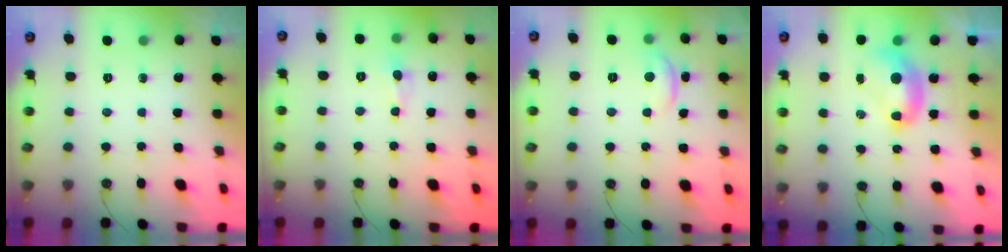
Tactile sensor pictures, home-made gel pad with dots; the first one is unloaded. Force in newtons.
{"total": 0.6, "press": 0.5, "slide": 0.3}
{"total": 0.8, "press": 0.5, "slide": 0.6}
{"total": 2.6, "press": 2.6, "slide": 0.1}